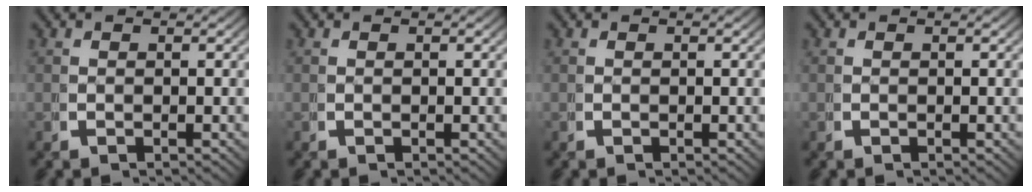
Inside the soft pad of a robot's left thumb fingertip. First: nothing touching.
{"total": 0.0}
{"total": 0.0}
{"total": 0.0}